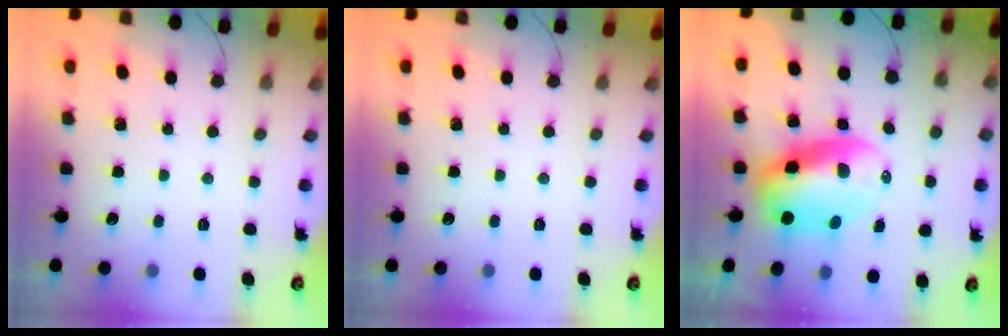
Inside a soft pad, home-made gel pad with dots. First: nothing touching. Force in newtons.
{"total": 0.0}
{"total": 9.8, "press": 9.5, "slide": 2.4}